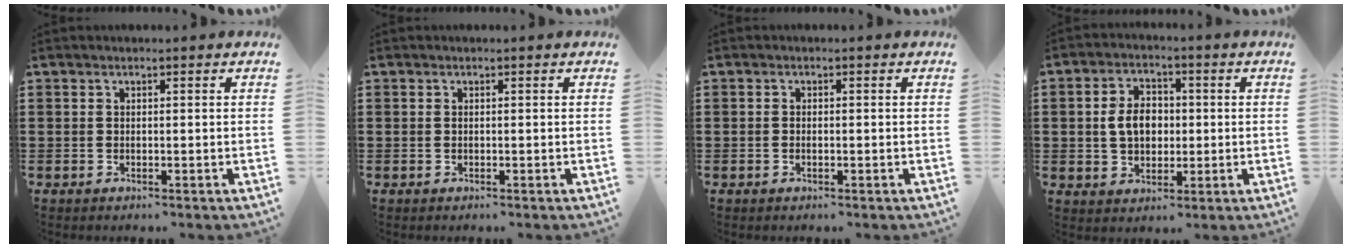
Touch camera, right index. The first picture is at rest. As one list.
[{"total": 0.0}, {"total": 0.5, "force": [-0.2, 0.1, 0.5], "torque": [-0.011, -0.004, -0.003]}, {"total": 6.0, "force": [0.1, 4.3, 4.2], "torque": [-0.088, 0.010, -0.004]}]